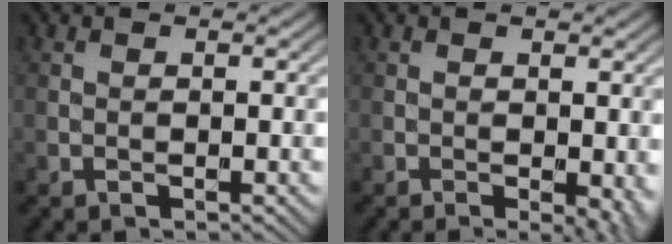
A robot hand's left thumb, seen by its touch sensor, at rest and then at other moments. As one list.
[{"total": 3.4, "force": [-0.9, 1.2, 3.0], "torque": [-0.042, -0.011, -0.011]}]